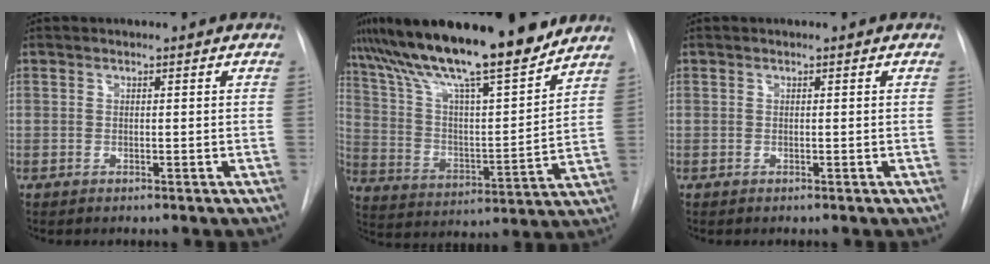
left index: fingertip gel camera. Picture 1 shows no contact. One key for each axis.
{"total": 22.1, "fx": 17.9, "fy": 2.7, "fz": 12.7, "tx": -0.226, "ty": 0.010, "tz": 0.298}
{"total": 0.0}